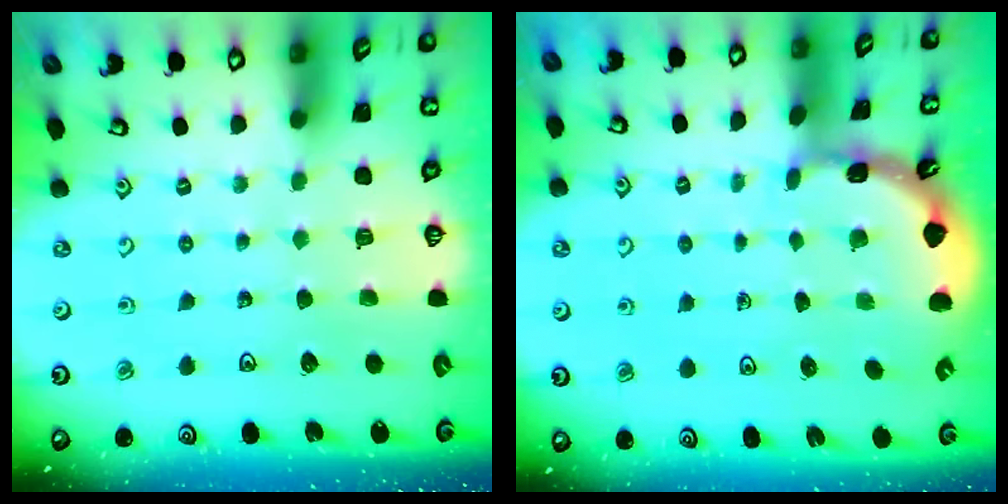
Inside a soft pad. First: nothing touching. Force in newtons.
{"total": 1.6, "press": 1.6, "slide": 0.1}